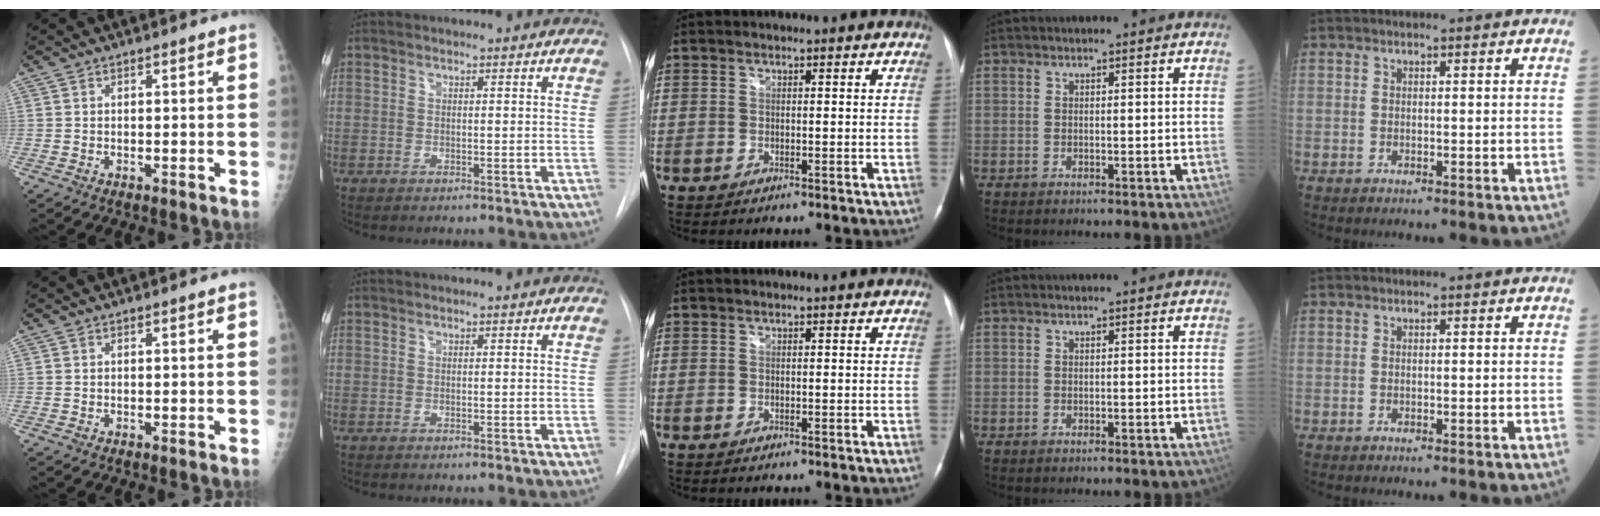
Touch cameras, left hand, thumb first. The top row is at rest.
{}